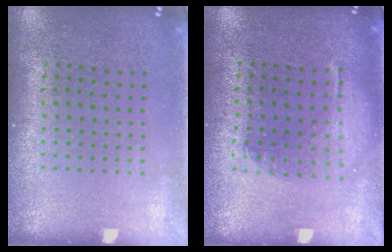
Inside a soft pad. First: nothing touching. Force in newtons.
{"total": 1.4, "press": 1.3, "slide": 0.4}